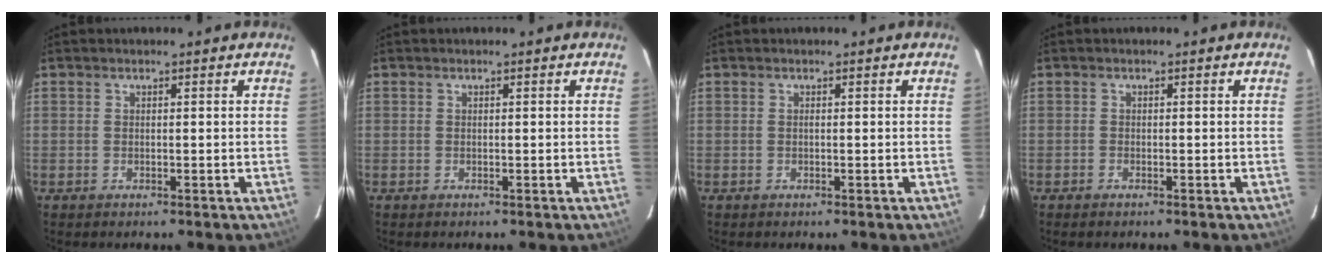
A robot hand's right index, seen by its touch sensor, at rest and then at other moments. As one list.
[{"total": 0.0}, {"total": 0.0}, {"total": 0.6, "force": [-0.5, 0.2, 0.1], "torque": [-0.004, -0.001, -0.011]}]